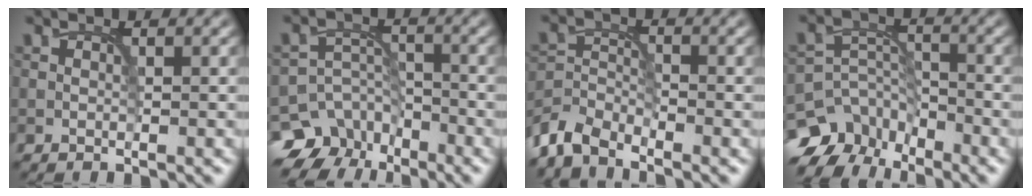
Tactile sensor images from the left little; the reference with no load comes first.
{"total": 7.1, "force": [-5.2, 4.6, 1.7], "torque": [-0.005, -0.004, -0.084]}
{"total": 4.0, "force": [-3.7, 1.2, 1.1], "torque": [-0.023, -0.004, -0.085]}
{"total": 8.9, "force": [-7.0, 4.9, 2.5], "torque": [-0.031, -0.002, -0.119]}